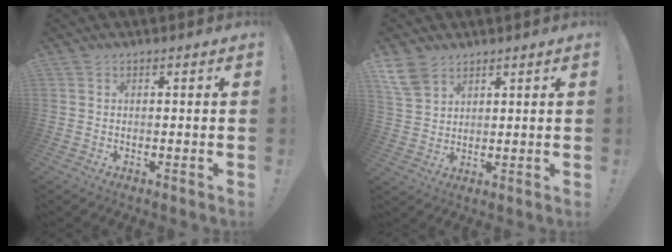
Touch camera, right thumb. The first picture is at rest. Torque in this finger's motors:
{"motor_torque": [0.10, 0.47, 0.68, 0.33, 0.01]}